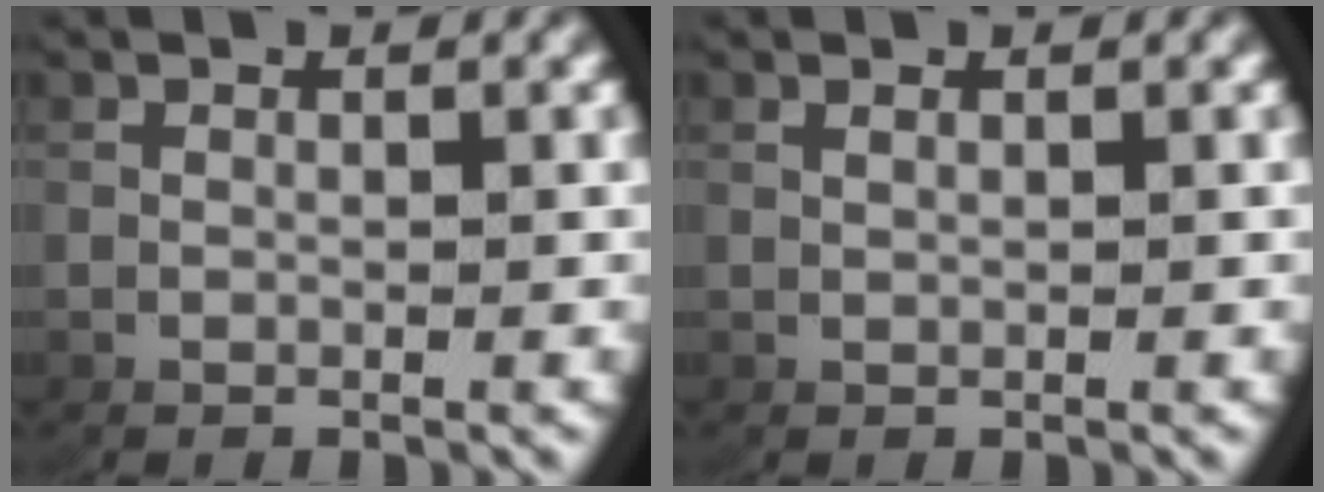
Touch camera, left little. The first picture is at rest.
{"total": 0.7, "force": [0.4, -0.6, 0.1], "torque": [-0.002, 0.000, 0.013]}